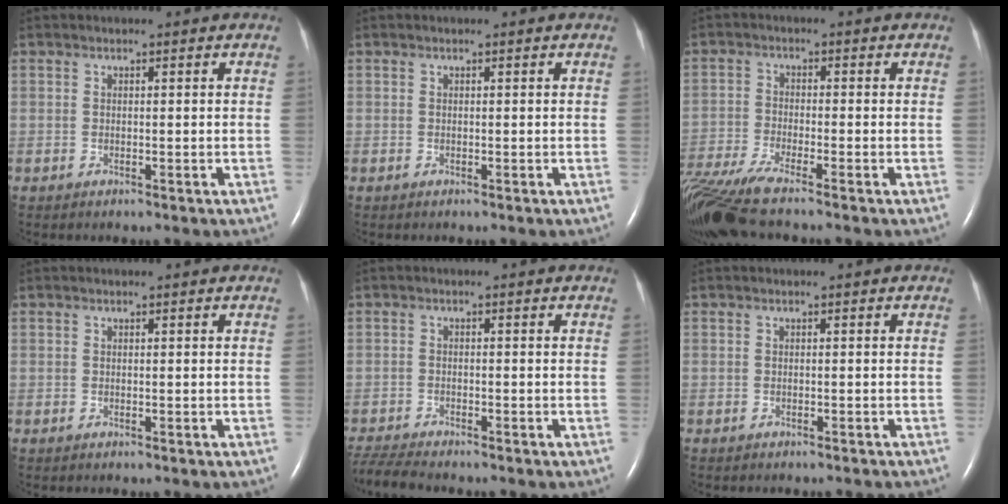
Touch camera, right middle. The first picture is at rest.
{"total": 0.0}
{"total": 9.7, "force": [-8.1, -0.2, 5.2], "torque": [-0.106, -0.025, -0.149]}
{"total": 0.0}
{"total": 4.8, "force": [-4.6, -0.2, 1.4], "torque": [-0.032, -0.021, -0.083]}
{"total": 1.5, "force": [-1.5, 0.2, 0.4], "torque": [-0.007, -0.002, -0.019]}